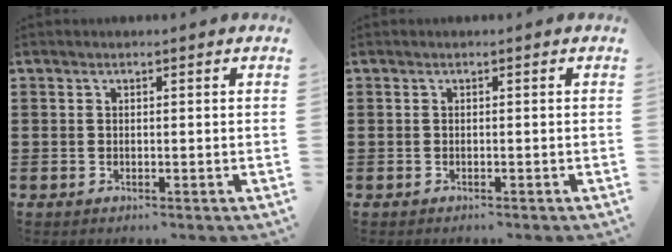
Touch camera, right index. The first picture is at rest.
{"total": 0.0}